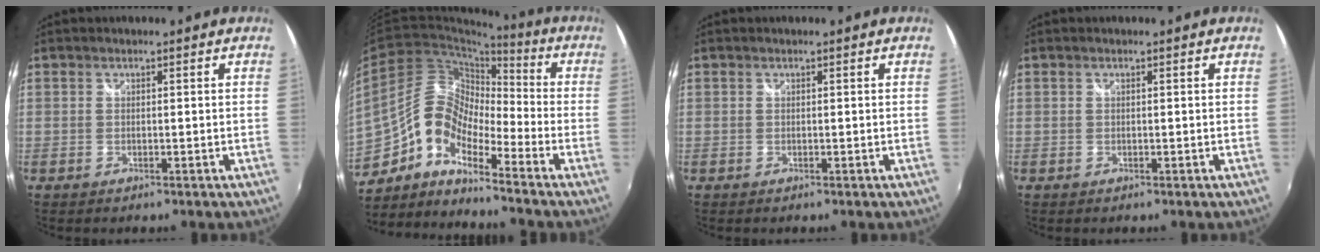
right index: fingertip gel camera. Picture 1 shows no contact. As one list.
[{"total": 11.6, "force": [-6.5, 5.5, 7.9], "torque": [-0.144, 0.020, -0.139]}, {"total": 0.0}, {"total": 0.0}]